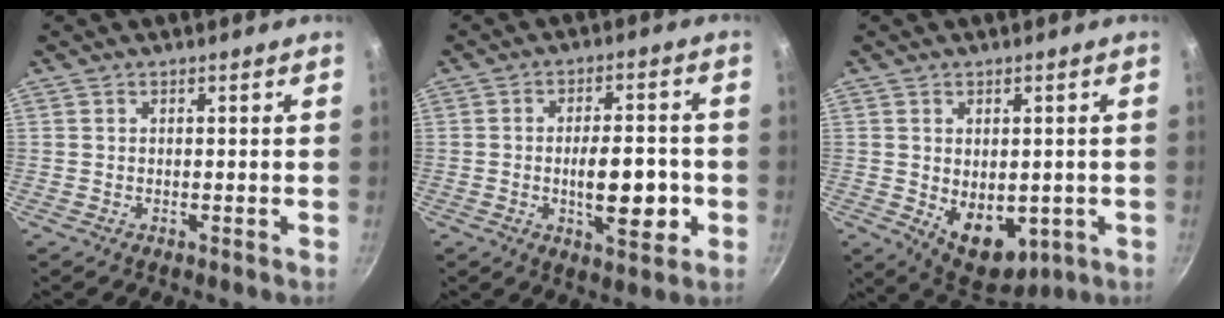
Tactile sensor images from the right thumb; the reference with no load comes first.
{"total": 12.9, "force": [-3.1, 5.1, 11.4], "torque": [-0.152, 0.019, -0.044]}
{"total": 10.6, "force": [-1.5, 7.1, 7.7], "torque": [-0.085, -0.016, 0.001]}